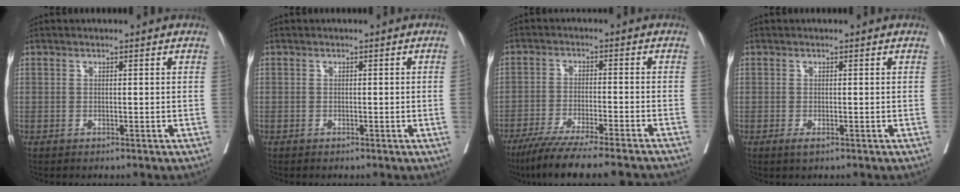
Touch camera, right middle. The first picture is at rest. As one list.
[{"total": 1.0, "force": [-0.1, -0.3, 0.9], "torque": [-0.008, 0.001, 0.000]}, {"total": 14.4, "force": [-12.3, -0.1, 7.4], "torque": [-0.102, -0.037, -0.192]}, {"total": 1.0, "force": [-0.5, 0.3, 0.8], "torque": [-0.015, -0.003, -0.006]}]